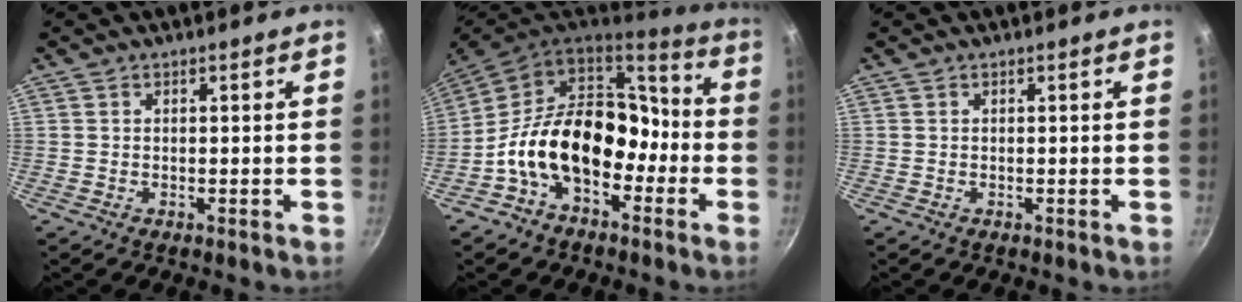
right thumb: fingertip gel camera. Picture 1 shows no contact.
{"total": 19.6, "force": [-4.9, 13.1, 13.7], "torque": [-0.191, 0.072, -0.097]}
{"total": 0.0}